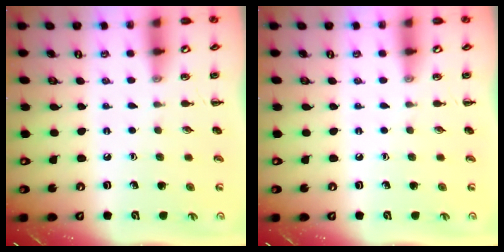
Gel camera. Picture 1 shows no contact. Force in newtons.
{"total": 0.0}